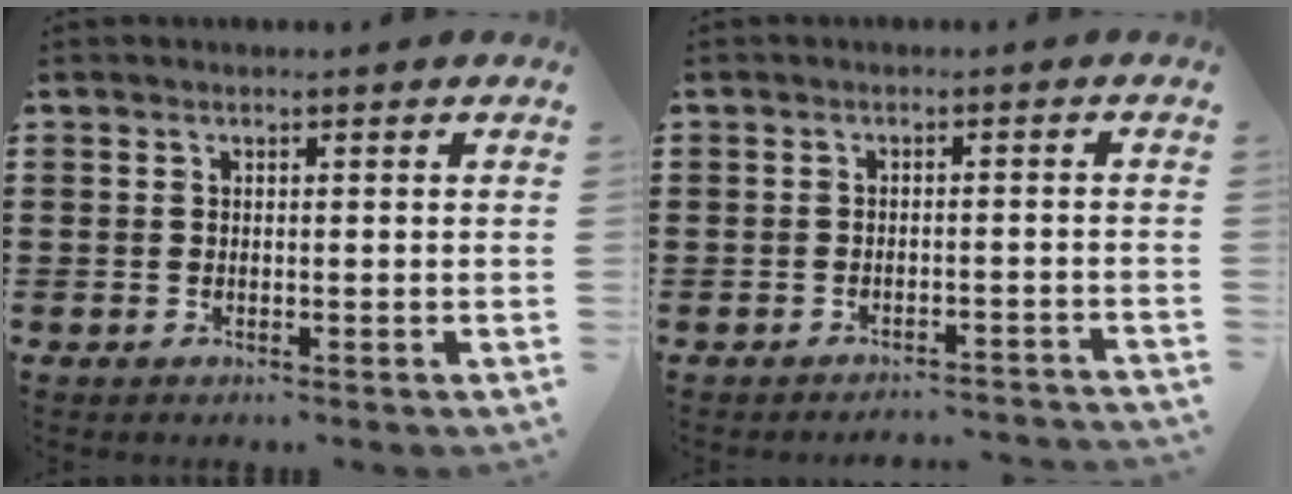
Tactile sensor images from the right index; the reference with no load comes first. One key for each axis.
{"total": 2.6, "fx": -2.6, "fy": -0.1, "fz": -0.1, "tx": -0.004, "ty": -0.002, "tz": -0.055}